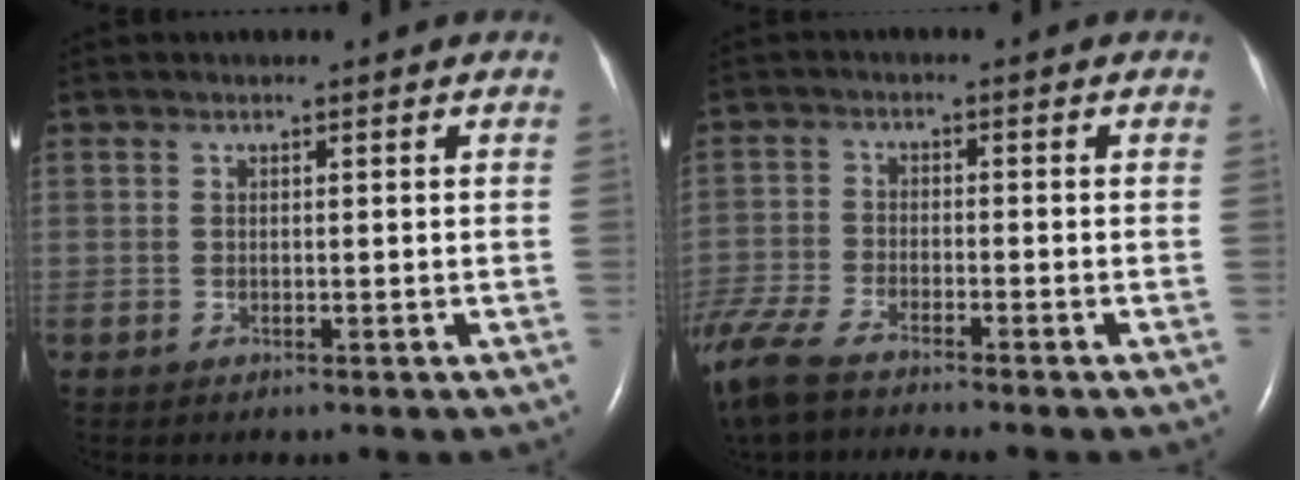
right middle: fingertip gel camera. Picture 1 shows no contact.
{"total": 10.8, "force": [-9.1, 1.7, 5.6], "torque": [-0.123, -0.027, -0.168]}